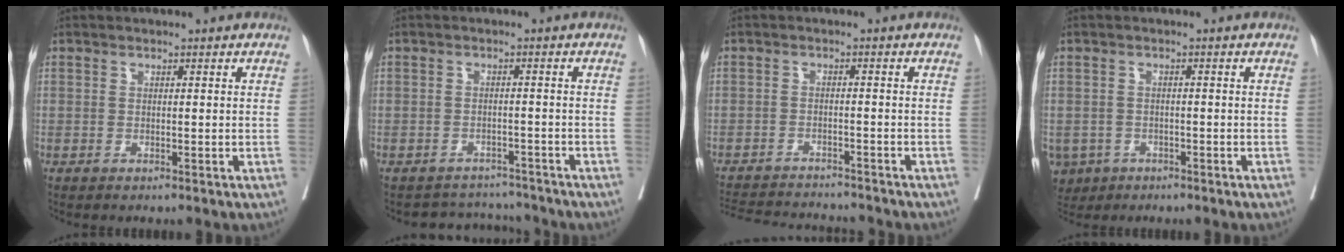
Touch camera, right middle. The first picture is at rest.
{"total": 5.2, "force": [-4.9, 1.3, -1.1], "torque": [0.016, 0.020, -0.066]}
{"total": 11.9, "force": [-11.3, 1.5, 3.2], "torque": [-0.057, -0.001, -0.159]}
{"total": 5.8, "force": [-3.3, 4.7, 1.2], "torque": [-0.029, 0.002, -0.050]}